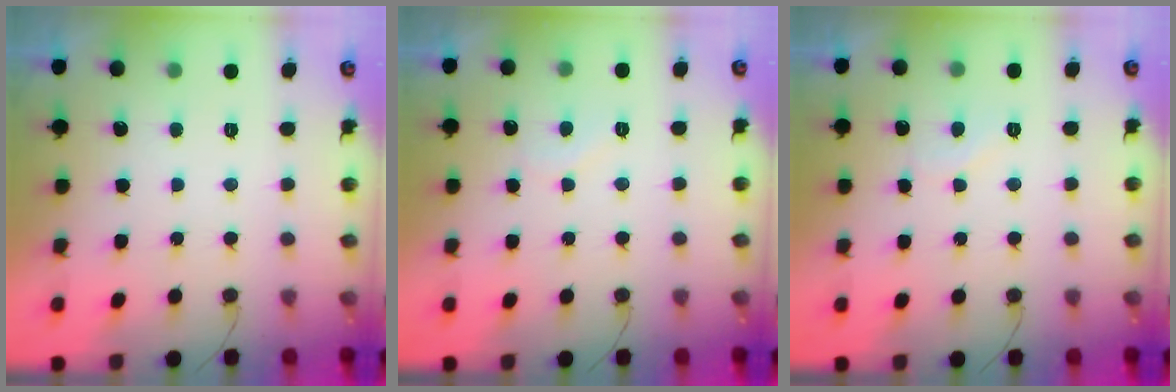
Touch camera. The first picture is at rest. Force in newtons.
{"total": 4.3, "press": 4.3, "slide": 0.3}
{"total": 5.0, "press": 4.9, "slide": 0.4}